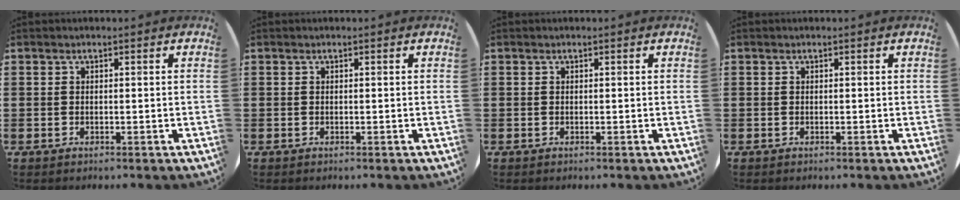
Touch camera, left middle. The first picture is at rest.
{"total": 0.0}
{"total": 0.0}
{"total": 0.0}